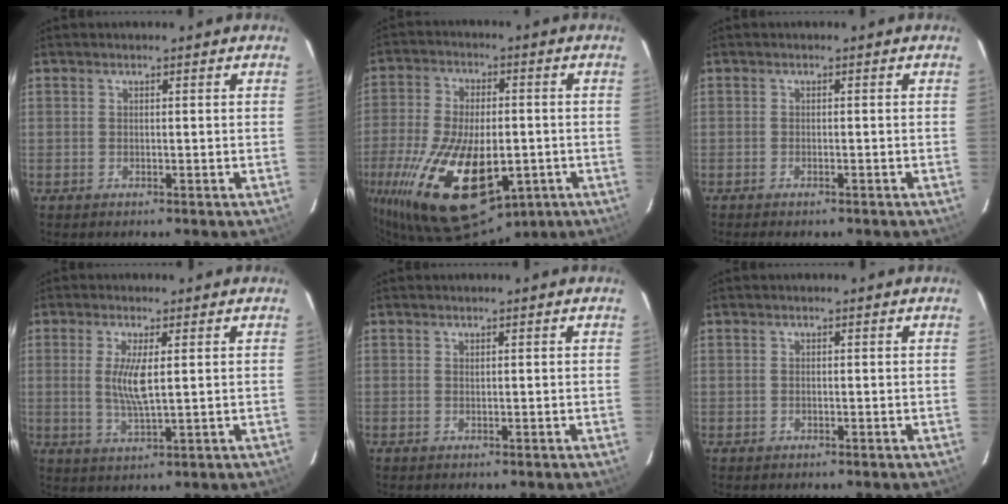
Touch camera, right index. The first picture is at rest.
{"total": 26.0, "force": [-9.0, 13.3, 20.4], "torque": [-0.432, -0.056, -0.132]}
{"total": 1.8, "force": [-1.5, 0.5, 0.9], "torque": [-0.023, -0.003, -0.028]}
{"total": 5.7, "force": [0.8, 1.0, 5.5], "torque": [-0.112, -0.007, 0.014]}
{"total": 0.0}
{"total": 0.0}